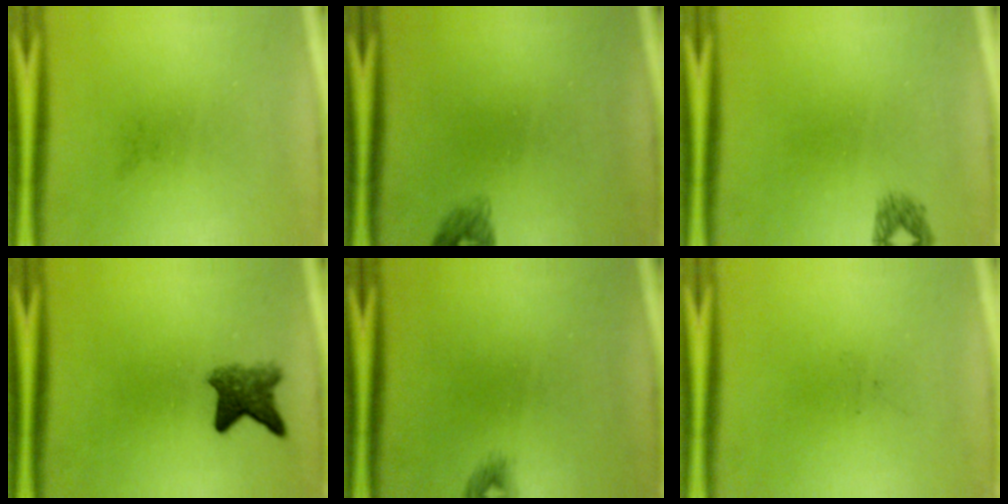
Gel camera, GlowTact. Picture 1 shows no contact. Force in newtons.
{"total": 1.4}
{"total": 1.3}
{"total": 4.3}
{"total": 0.9}
{"total": 0.0}